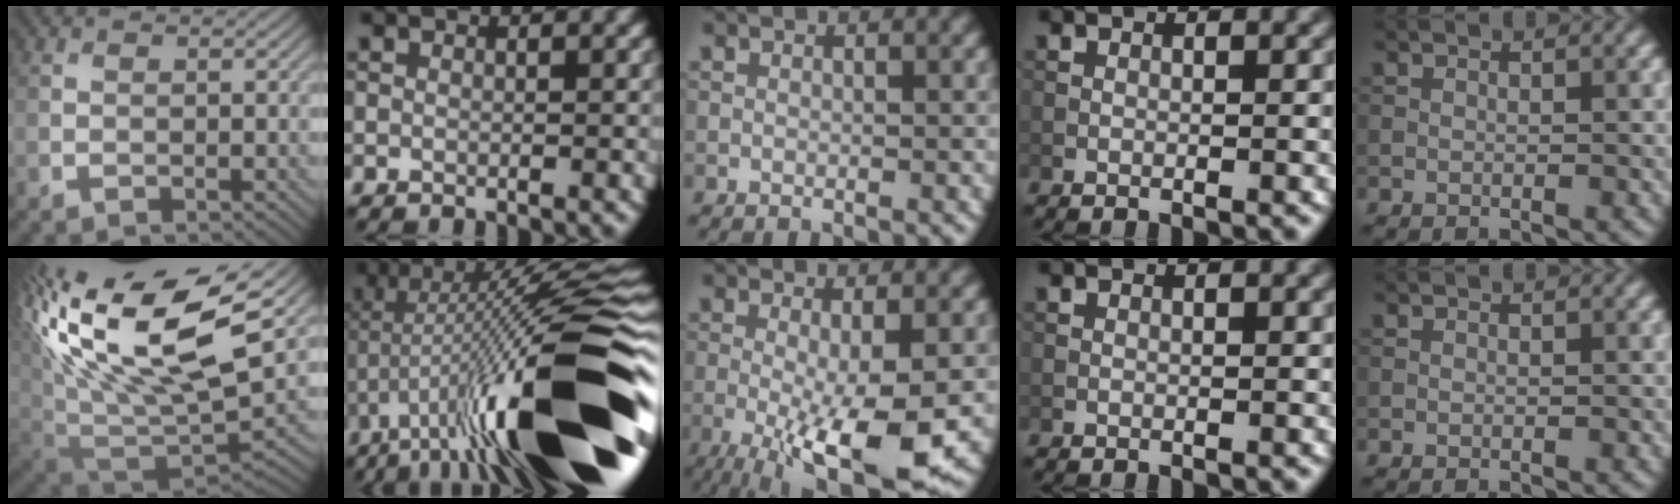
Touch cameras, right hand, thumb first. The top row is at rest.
{"thumb": {"total": 20.0, "force": [8.4, 10.1, 15.1], "torque": [-0.297, 0.009, 0.158]}, "index": {"total": 19.0, "force": [-6.5, 5.0, 17.2], "torque": [-0.279, 0.026, -0.117]}, "middle": {"total": 9.6, "force": [-2.7, 2.2, 8.9], "torque": [-0.156, -0.020, -0.036]}}